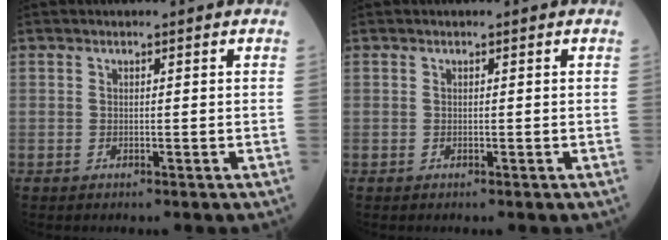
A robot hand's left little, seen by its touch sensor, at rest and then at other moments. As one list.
[{"total": 0.0}]